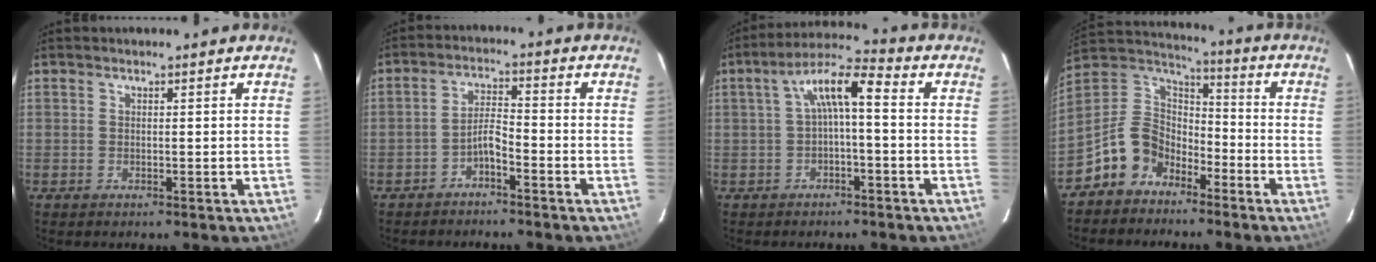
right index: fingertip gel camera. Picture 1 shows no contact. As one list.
[{"total": 3.6, "force": [-2.6, 0.7, 2.4], "torque": [-0.054, 0.014, -0.047]}, {"total": 7.0, "force": [-0.4, 1.9, 6.7], "torque": [-0.137, 0.026, -0.008]}, {"total": 12.1, "force": [-7.8, 8.3, 4.2], "torque": [-0.108, 0.037, -0.147]}]